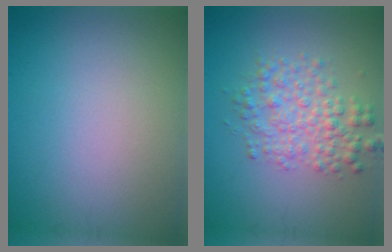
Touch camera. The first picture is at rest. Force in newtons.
{"total": 3.9, "press": 3.9, "slide": 0.0}